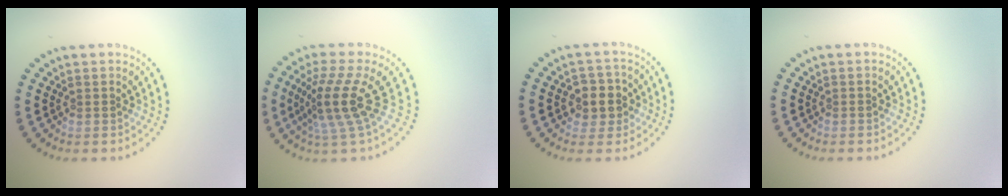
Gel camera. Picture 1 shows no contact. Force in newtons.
{"total": 4.5, "press": 3.1, "slide": 3.2}
{"total": 2.8, "press": 2.7, "slide": 0.9}
{"total": 0.0}